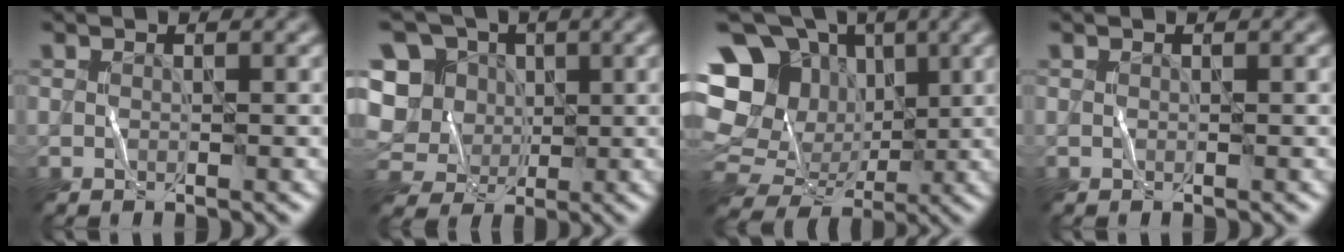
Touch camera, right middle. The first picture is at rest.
{"total": 12.4, "force": [2.4, 11.0, 5.2], "torque": [-0.140, 0.038, 0.025]}
{"total": 16.9, "force": [3.9, 14.4, 7.9], "torque": [-0.190, 0.026, 0.061]}
{"total": 0.0}